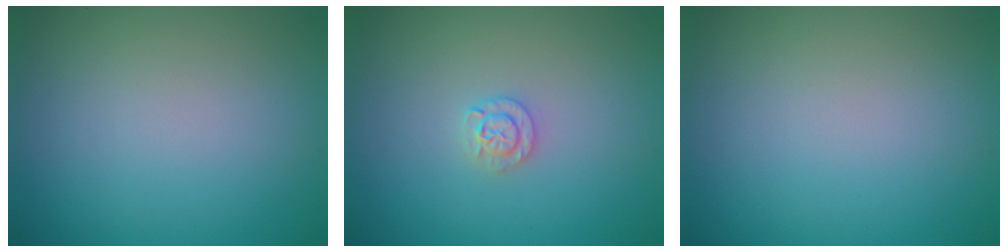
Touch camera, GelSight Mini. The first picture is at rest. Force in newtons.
{"total": 1.5, "press": 1.5, "slide": 0.1}
{"total": 0.0}